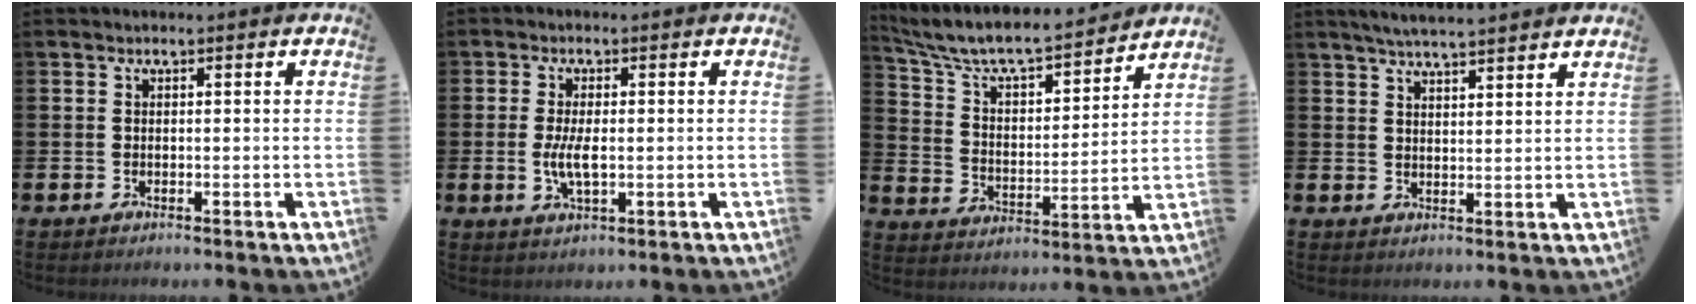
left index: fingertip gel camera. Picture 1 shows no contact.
{"total": 4.0, "force": [-0.1, 1.5, 3.6], "torque": [-0.070, -0.001, -0.007]}
{"total": 7.7, "force": [7.1, 1.8, 2.4], "torque": [-0.084, -0.053, 0.120]}
{"total": 4.6, "force": [4.5, -0.4, 0.9], "torque": [-0.024, -0.019, 0.079]}